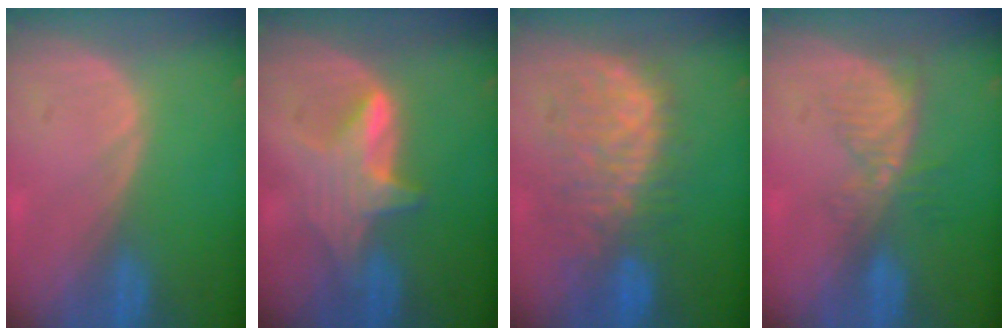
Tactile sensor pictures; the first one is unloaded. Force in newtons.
{"total": 5.8, "press": 5.7, "slide": 0.9}
{"total": 9.8, "press": 9.2, "slide": 3.6}
{"total": 5.4, "press": 4.6, "slide": 2.8}